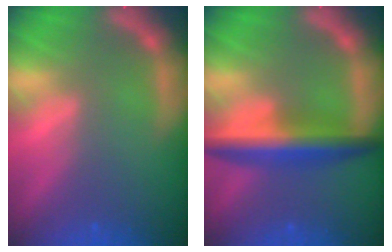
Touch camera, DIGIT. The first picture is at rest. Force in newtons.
{"total": 6.0}